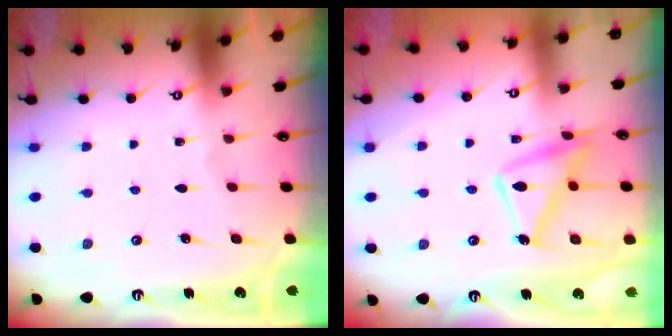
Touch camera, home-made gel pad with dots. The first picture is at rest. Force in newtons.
{"total": 14.3, "press": 14.2, "slide": 1.2}